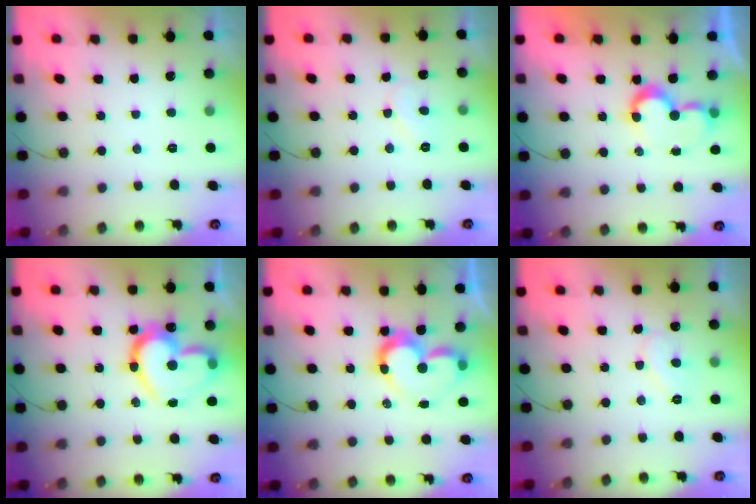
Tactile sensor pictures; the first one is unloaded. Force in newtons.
{"total": 5.4, "press": 5.3, "slide": 0.6}
{"total": 7.7, "press": 7.7, "slide": 0.2}
{"total": 21.2, "press": 21.1, "slide": 1.9}
{"total": 10.9, "press": 10.9, "slide": 1.0}
{"total": 6.7, "press": 6.7, "slide": 0.5}